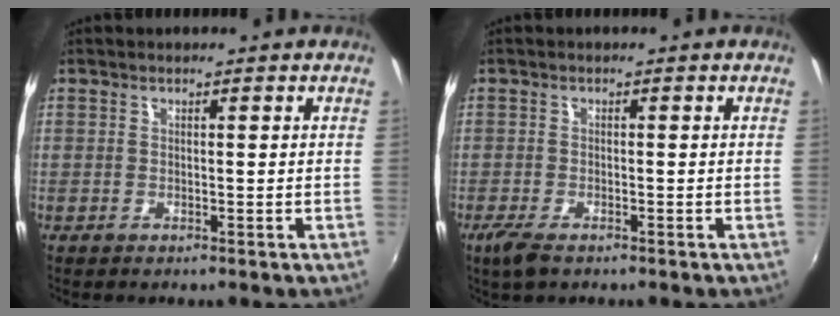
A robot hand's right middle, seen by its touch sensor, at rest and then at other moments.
{"total": 3.5, "force": [-2.4, 1.2, 2.3], "torque": [-0.056, -0.010, -0.045]}